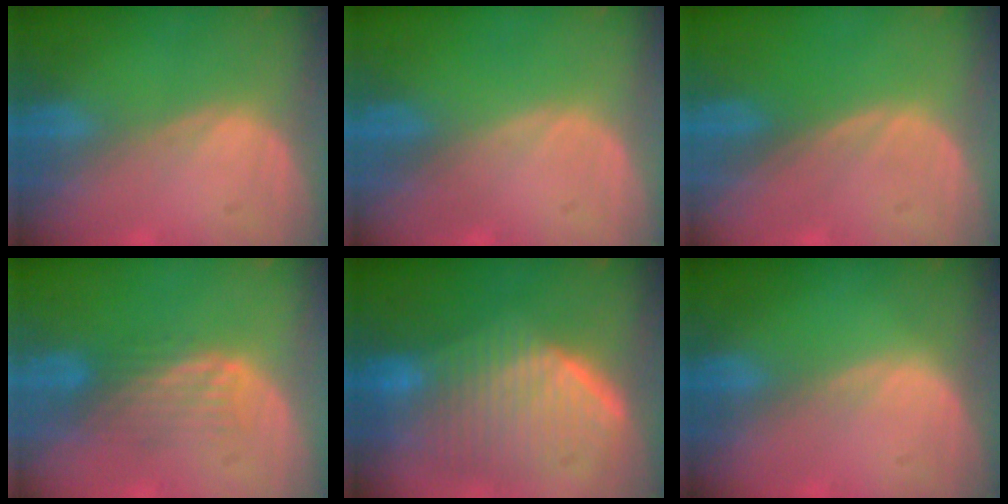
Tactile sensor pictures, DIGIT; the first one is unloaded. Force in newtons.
{"total": 0.0}
{"total": 0.0}
{"total": 4.3, "press": 3.7, "slide": 2.2}
{"total": 10.0, "press": 9.0, "slide": 4.4}
{"total": 0.5, "press": 0.3, "slide": 0.4}